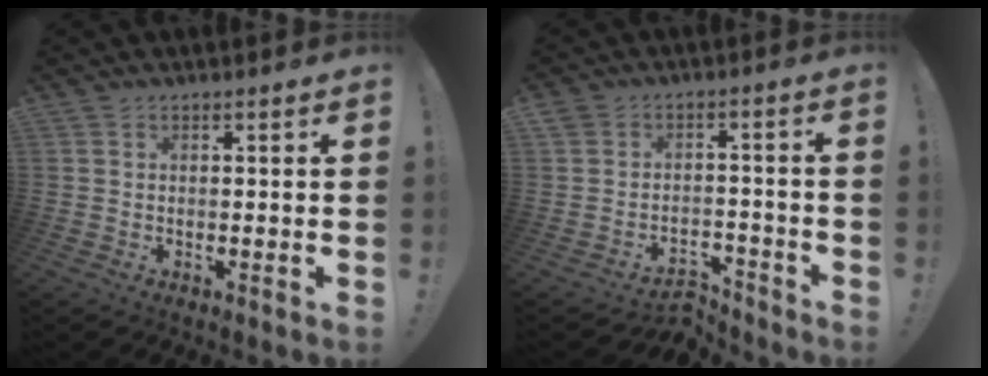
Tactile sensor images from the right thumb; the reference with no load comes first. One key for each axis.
{"total": 5.1, "fx": -3.7, "fy": 3.2, "fz": 1.5, "tx": -0.014, "ty": 0.020, "tz": -0.061}